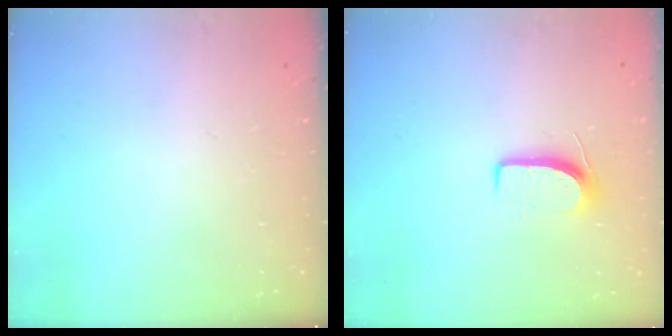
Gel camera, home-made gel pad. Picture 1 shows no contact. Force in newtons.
{"total": 7.0, "press": 7.0, "slide": 0.6}